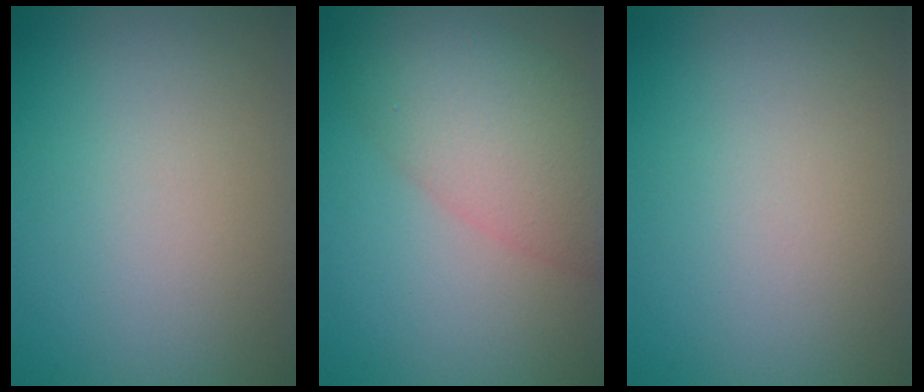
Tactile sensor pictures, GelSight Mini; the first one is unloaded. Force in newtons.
{"total": 6.9, "press": 6.8, "slide": 0.5}
{"total": 0.0}